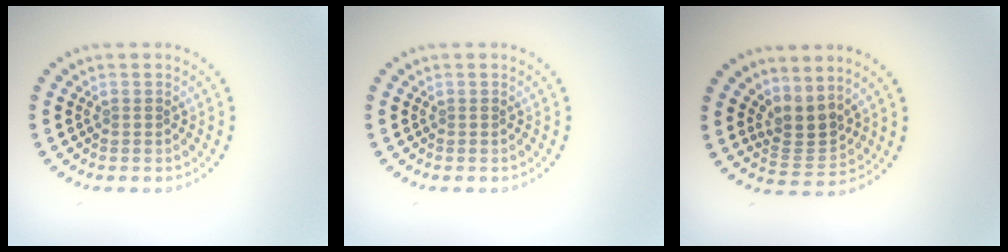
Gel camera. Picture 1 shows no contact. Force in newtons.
{"total": 0.0}
{"total": 2.8, "press": 2.0, "slide": 1.9}